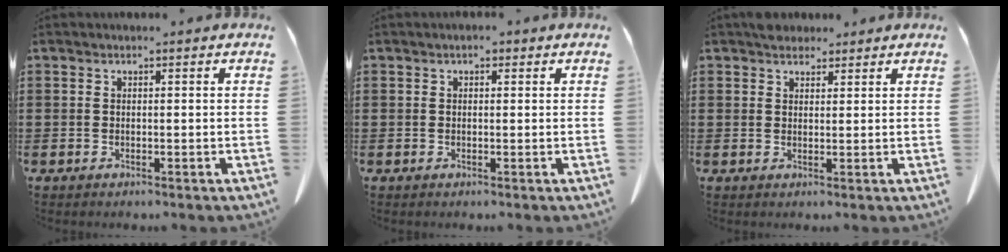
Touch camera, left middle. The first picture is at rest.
{"total": 0.8, "force": [0.4, 0.5, 0.5], "torque": [-0.012, 0.004, 0.006]}
{"total": 2.8, "force": [2.5, 1.3, 0.5], "torque": [-0.008, 0.001, 0.047]}